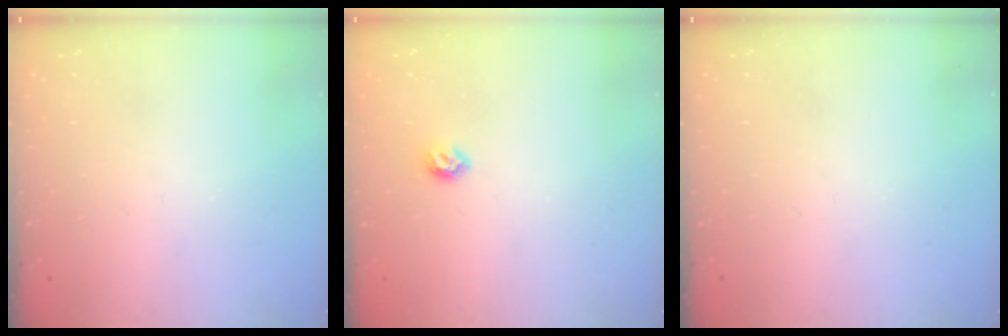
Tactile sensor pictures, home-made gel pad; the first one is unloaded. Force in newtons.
{"total": 5.0, "press": 4.9, "slide": 1.1}
{"total": 0.0}